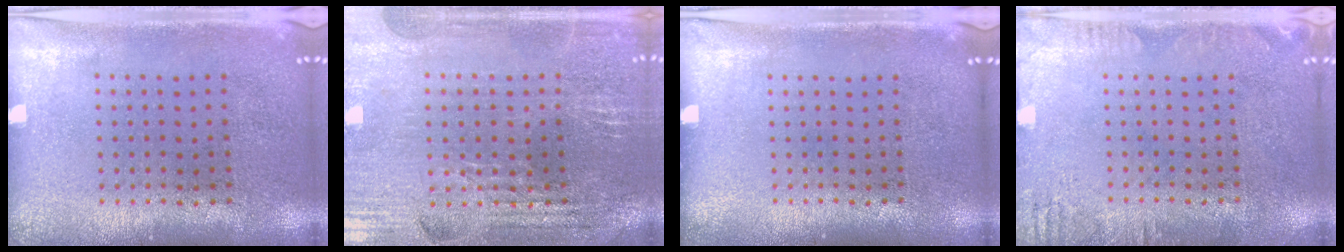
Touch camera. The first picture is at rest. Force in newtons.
{"total": 2.9, "press": 2.8, "slide": 0.5}
{"total": 0.0}
{"total": 2.2, "press": 2.2, "slide": 0.3}